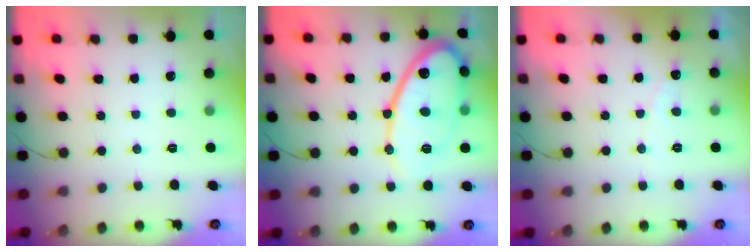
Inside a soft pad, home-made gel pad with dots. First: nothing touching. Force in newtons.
{"total": 16.8, "press": 16.7, "slide": 1.2}
{"total": 2.7, "press": 2.7, "slide": 0.2}